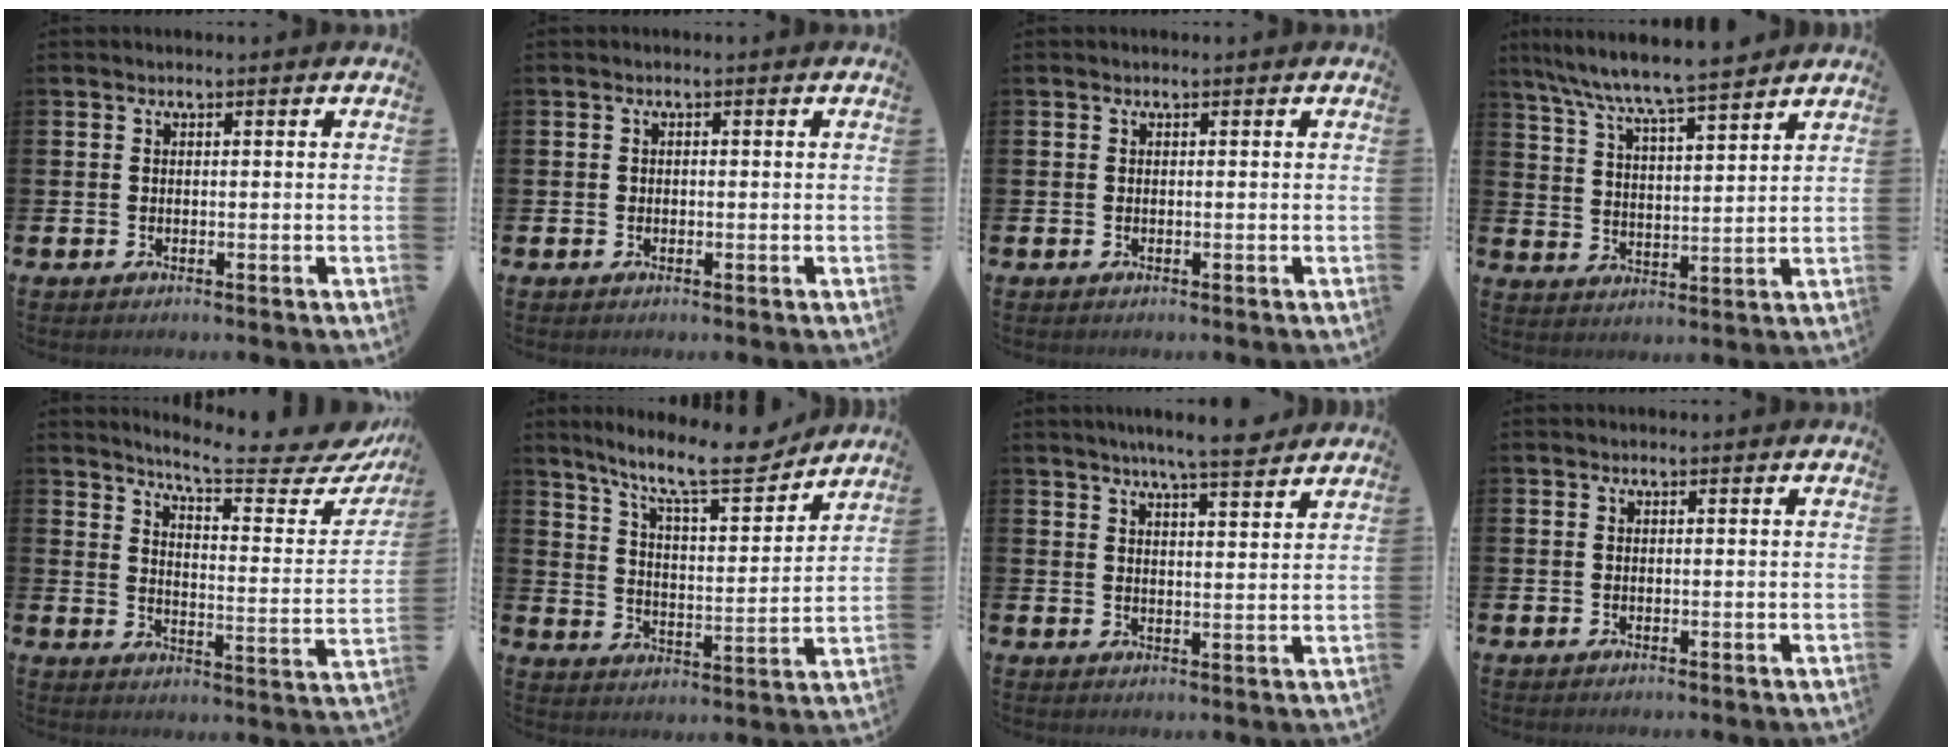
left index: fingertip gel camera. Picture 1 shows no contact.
{"total": 0.5, "force": [-0.1, 0.5, 0.2], "torque": [-0.004, 0.004, -0.003]}
{"total": 0.0}
{"total": 7.9, "force": [7.5, 0.2, 2.5], "torque": [-0.080, -0.044, 0.133]}
{"total": 8.2, "force": [7.5, 0.7, 3.4], "torque": [-0.068, -0.064, 0.119]}
{"total": 11.3, "force": [9.7, 1.8, 5.5], "torque": [-0.121, -0.059, 0.164]}
{"total": 6.2, "force": [5.8, -0.2, 2.2], "torque": [-0.047, -0.026, 0.102]}
{"total": 0.0}